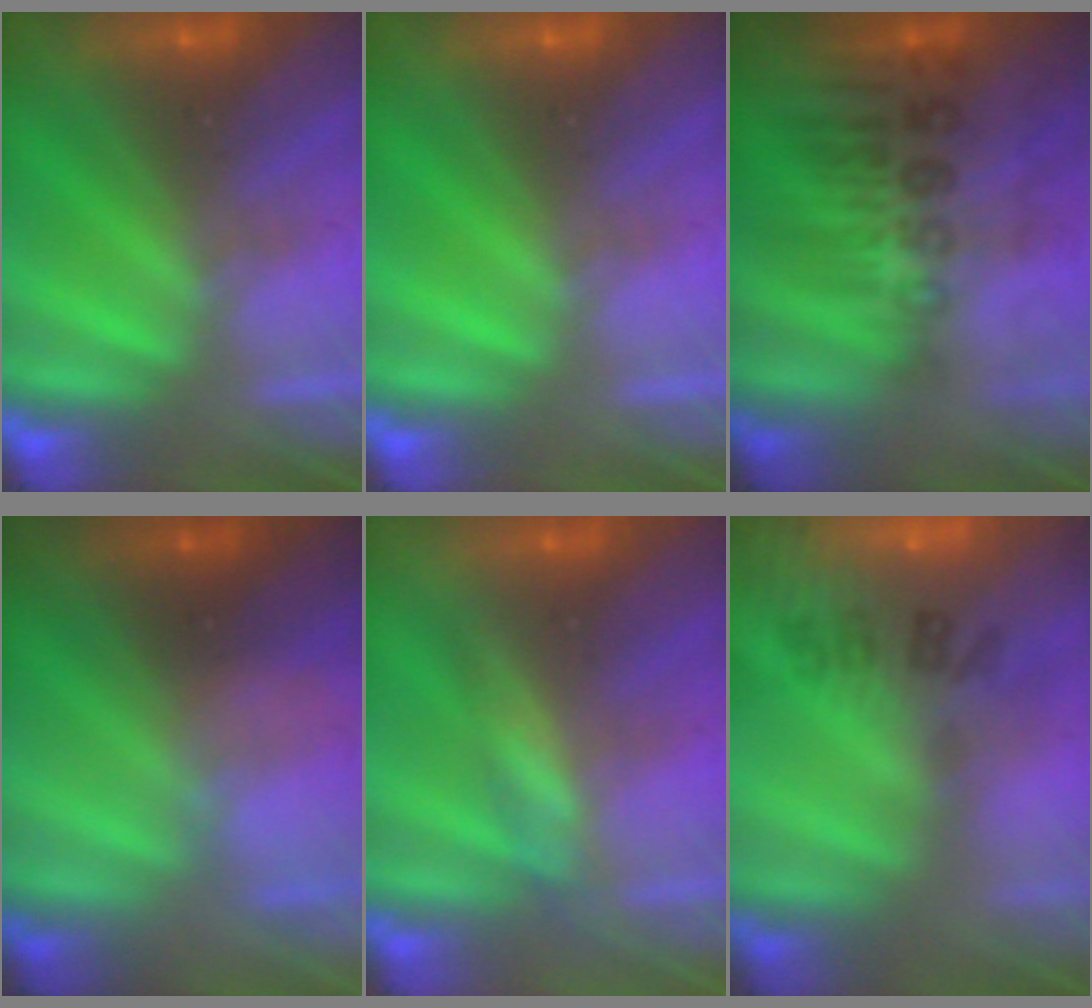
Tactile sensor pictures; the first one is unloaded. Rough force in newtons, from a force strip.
{"total": 0.0}
{"total": 2.9}
{"total": 2.4}
{"total": 2.8}
{"total": 7.4}